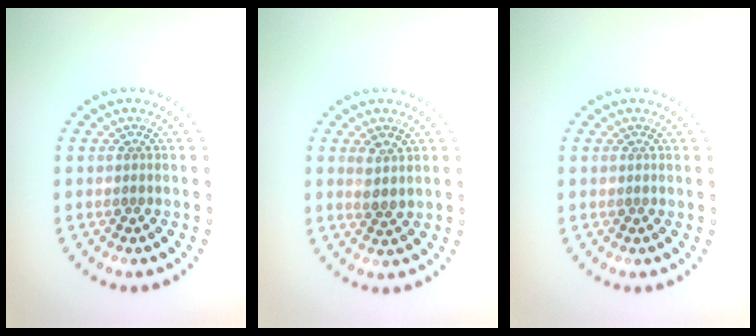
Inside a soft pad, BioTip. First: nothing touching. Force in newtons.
{"total": 1.8, "press": 1.5, "slide": 0.9}
{"total": 0.0}